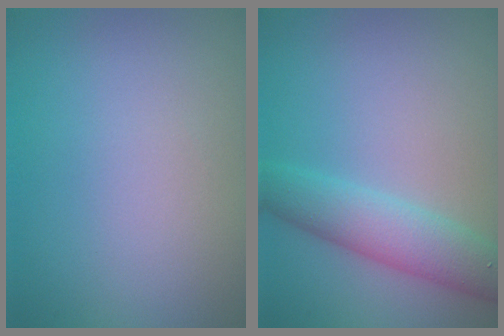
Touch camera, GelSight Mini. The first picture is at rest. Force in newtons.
{"total": 4.3, "press": 4.3, "slide": 0.1}